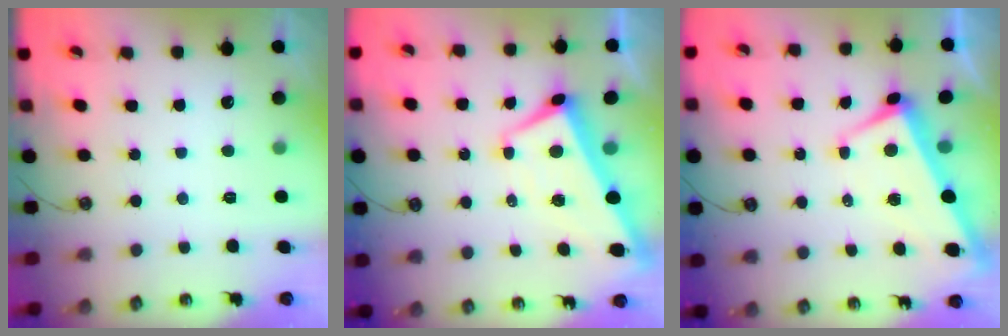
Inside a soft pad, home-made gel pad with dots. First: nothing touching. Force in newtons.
{"total": 6.1, "press": 6.0, "slide": 0.9}
{"total": 1.7, "press": 1.4, "slide": 1.0}